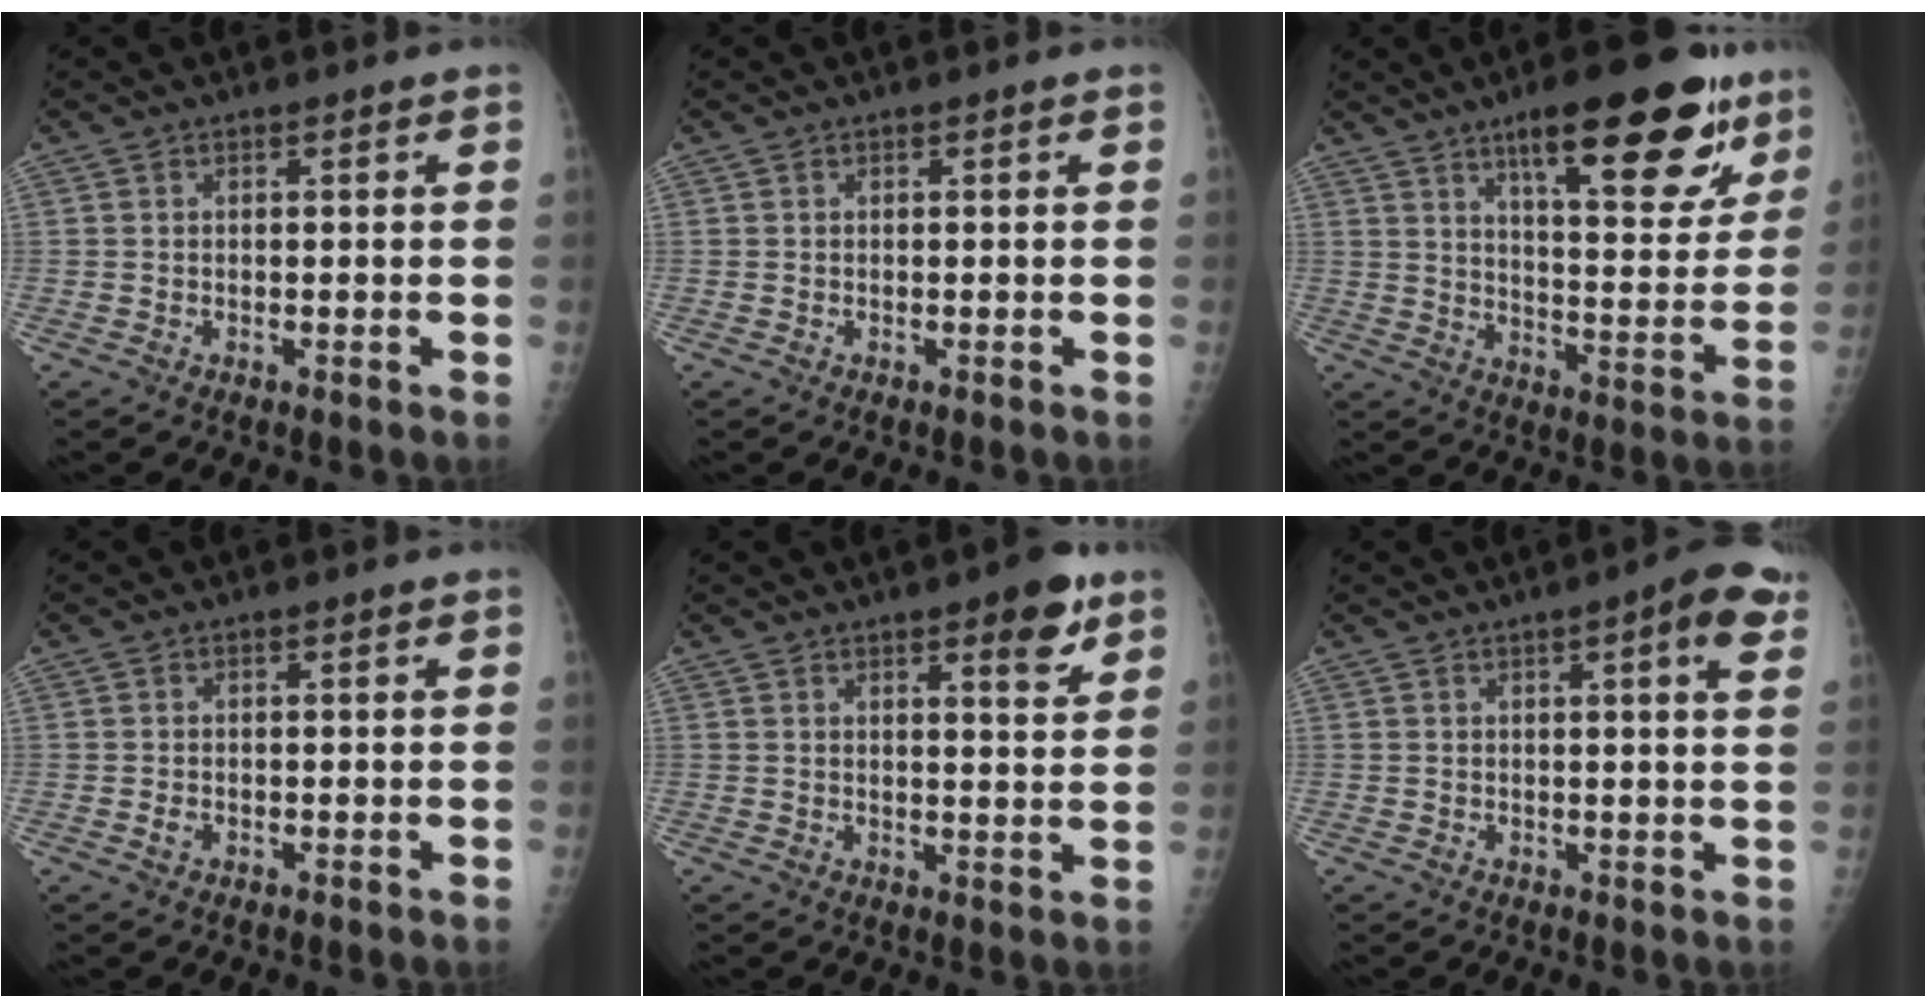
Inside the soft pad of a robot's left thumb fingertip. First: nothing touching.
{"total": 0.0}
{"total": 21.6, "force": [12.8, 6.9, 15.9], "torque": [-0.183, -0.051, 0.190]}
{"total": 0.8, "force": [-0.3, 0.7, 0.3], "torque": [-0.004, 0.000, -0.005]}
{"total": 6.7, "force": [4.0, 1.9, 5.0], "torque": [-0.051, -0.021, 0.050]}
{"total": 7.3, "force": [3.5, 1.3, 6.3], "torque": [-0.073, -0.005, 0.037]}